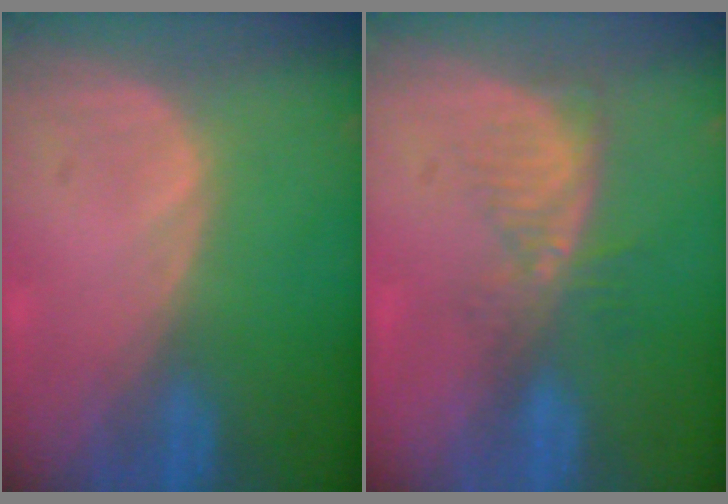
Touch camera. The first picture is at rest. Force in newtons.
{"total": 5.5, "press": 4.6, "slide": 3.0}